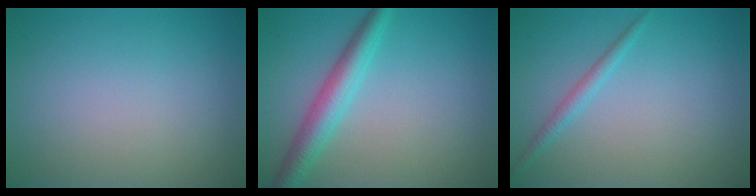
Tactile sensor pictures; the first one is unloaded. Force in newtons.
{"total": 3.8, "press": 3.8, "slide": 0.0}
{"total": 1.3, "press": 1.3, "slide": 0.0}